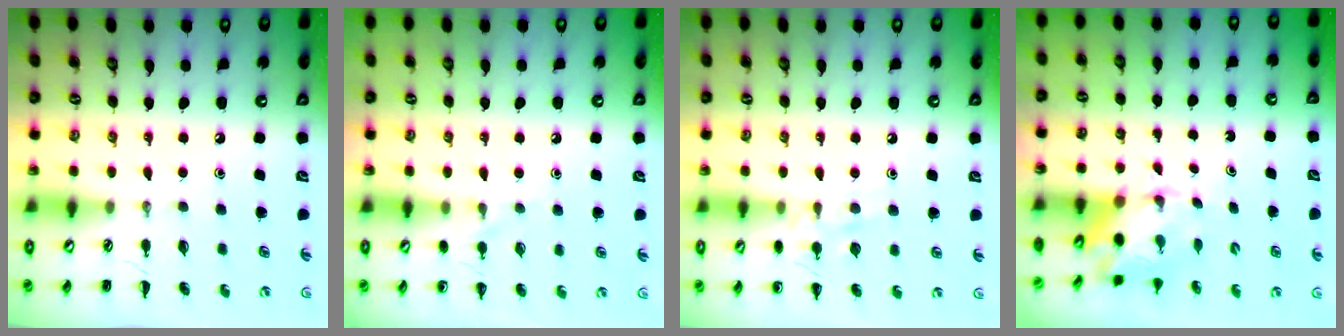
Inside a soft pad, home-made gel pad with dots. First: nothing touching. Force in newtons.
{"total": 5.9, "press": 5.6, "slide": 1.9}
{"total": 7.9, "press": 7.7, "slide": 1.5}
{"total": 2.5, "press": 2.3, "slide": 1.0}